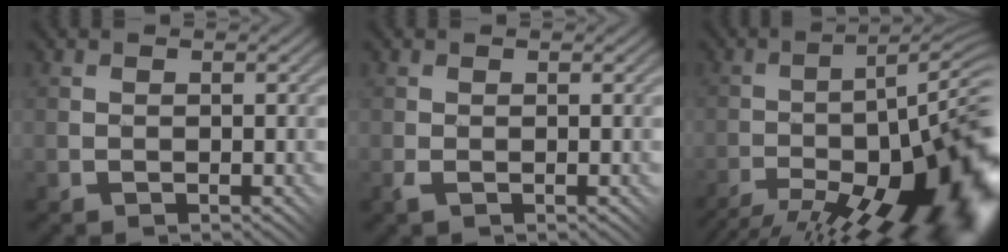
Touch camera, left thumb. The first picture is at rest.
{"total": 0.5, "force": [-0.3, 0.4, 0.2], "torque": [-0.008, 0.000, -0.009]}
{"total": 19.4, "force": [-12.5, 4.0, 14.3], "torque": [-0.158, 0.007, -0.197]}